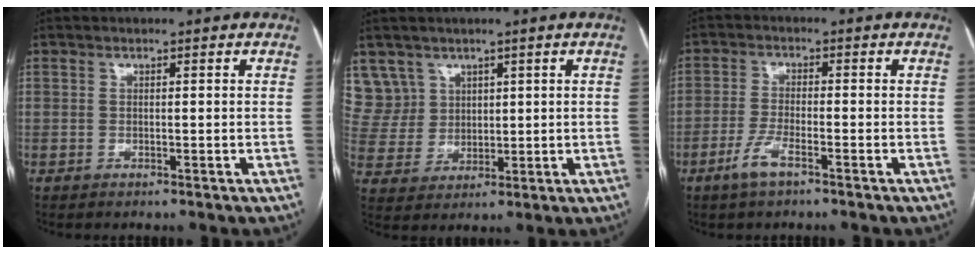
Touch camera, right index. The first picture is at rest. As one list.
[{"total": 7.4, "force": [4.6, 5.9, -0.3], "torque": [0.004, 0.018, 0.103]}, {"total": 4.1, "force": [-2.5, 0.9, 3.1], "torque": [-0.066, -0.002, -0.051]}]